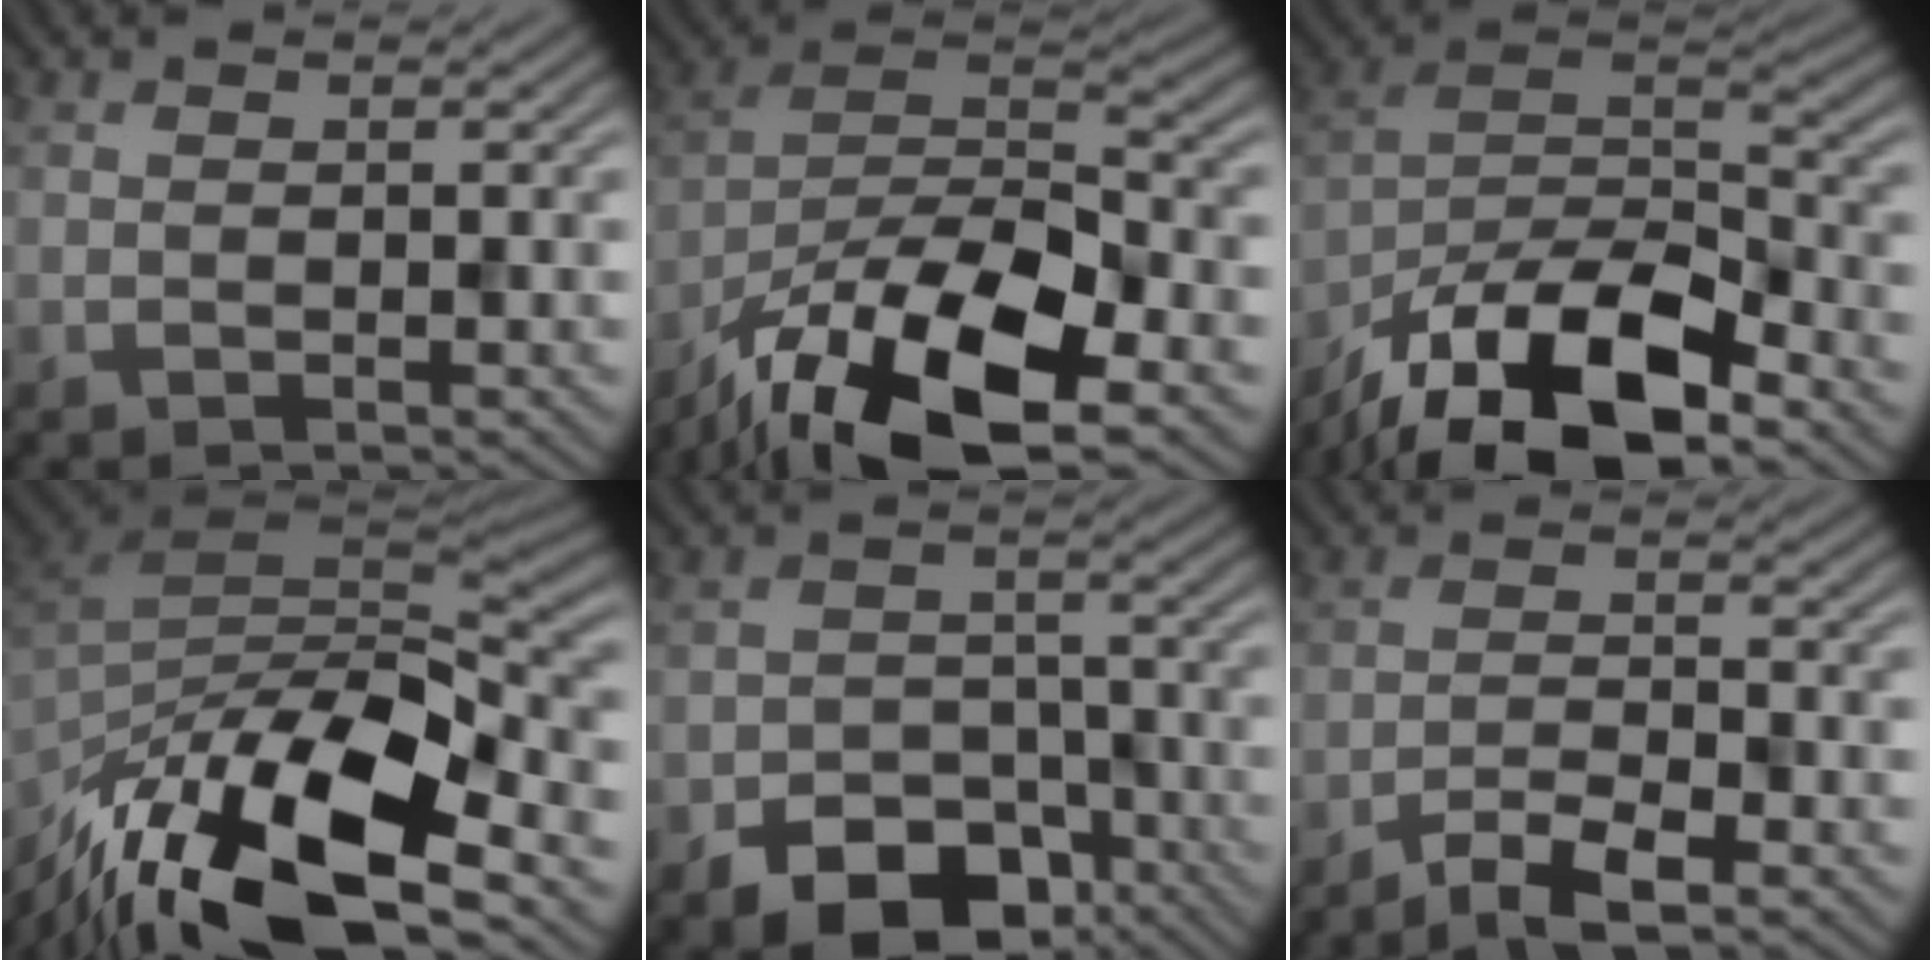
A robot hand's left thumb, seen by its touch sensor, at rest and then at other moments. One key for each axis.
{"total": 16.6, "fx": -11.1, "fy": 5.6, "fz": 11.1, "tx": -0.215, "ty": -0.013, "tz": -0.211}
{"total": 17.2, "fx": -11.9, "fy": 6.1, "fz": 10.7, "tx": -0.221, "ty": -0.018, "tz": -0.213}
{"total": 18.1, "fx": -9.9, "fy": 7.7, "fz": 13.0, "tx": -0.284, "ty": -0.024, "tz": -0.170}
{"total": 9.4, "fx": -5.9, "fy": 5.9, "fz": 4.3, "tx": -0.071, "ty": -0.022, "tz": -0.095}
{"total": 4.5, "fx": -3.3, "fy": 0.8, "fz": 2.9, "tx": -0.056, "ty": 0.003, "tz": -0.066}